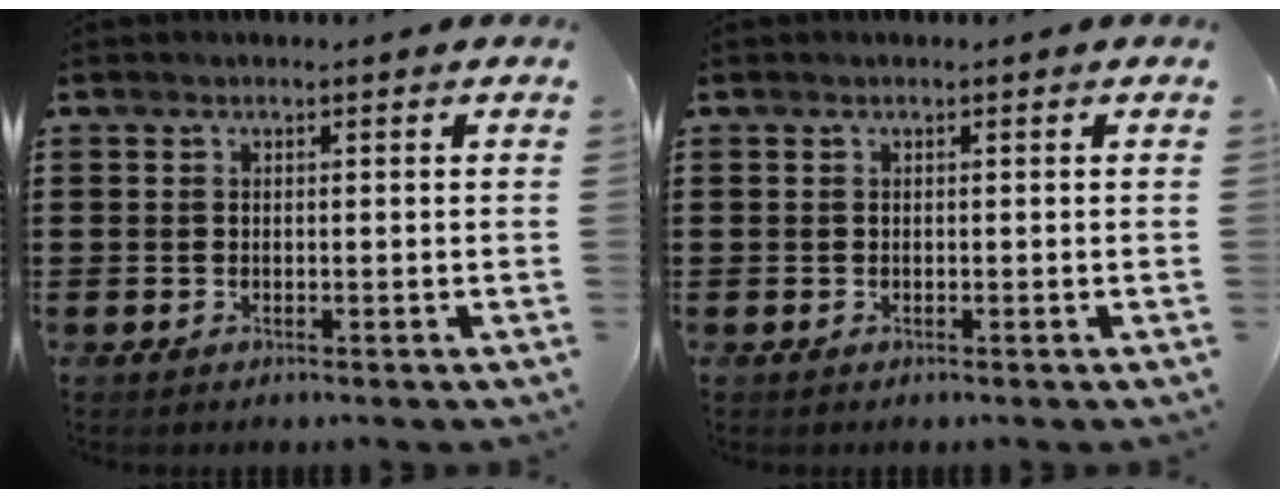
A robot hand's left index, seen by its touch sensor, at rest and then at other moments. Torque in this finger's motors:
{"motor_torque": [-0.11, 0.88, 0.03, 0.01]}